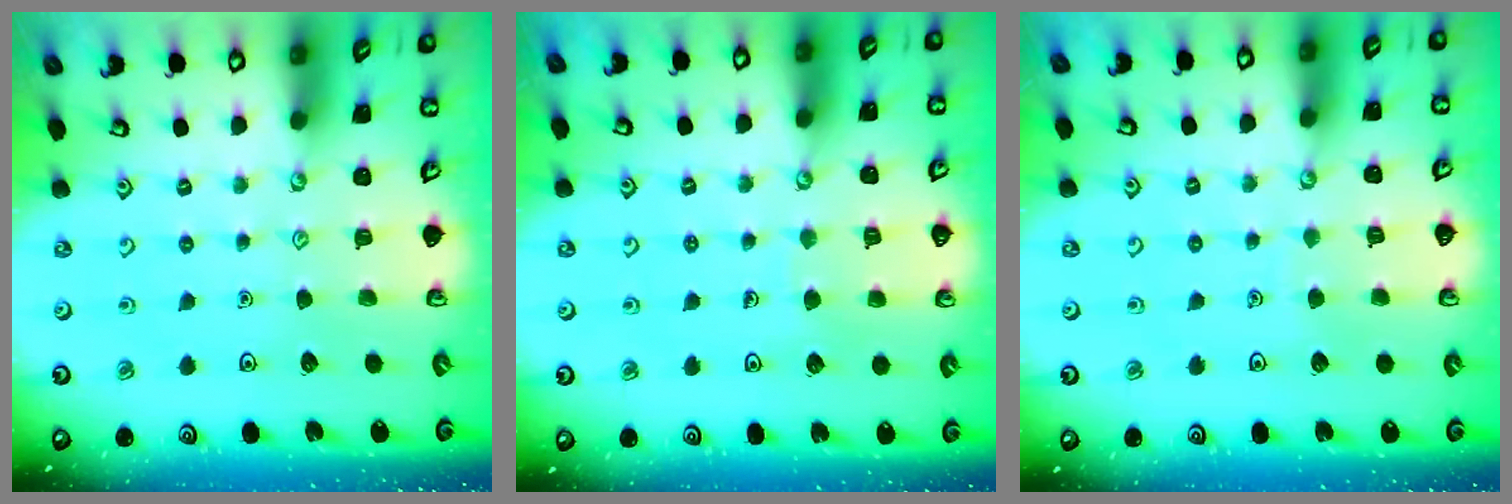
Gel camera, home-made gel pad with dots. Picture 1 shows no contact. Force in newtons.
{"total": 3.7, "press": 3.7, "slide": 0.2}
{"total": 2.8, "press": 2.8, "slide": 0.1}